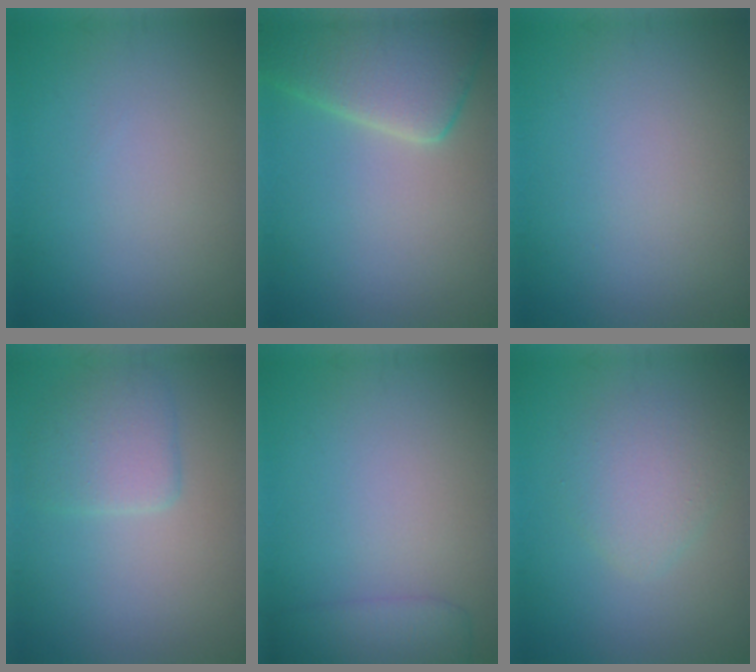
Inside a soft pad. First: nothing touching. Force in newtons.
{"total": 7.1, "press": 7.0, "slide": 0.6}
{"total": 0.0}
{"total": 2.9, "press": 2.9, "slide": 0.3}
{"total": 2.8, "press": 2.8, "slide": 0.1}
{"total": 2.9, "press": 2.9, "slide": 0.2}